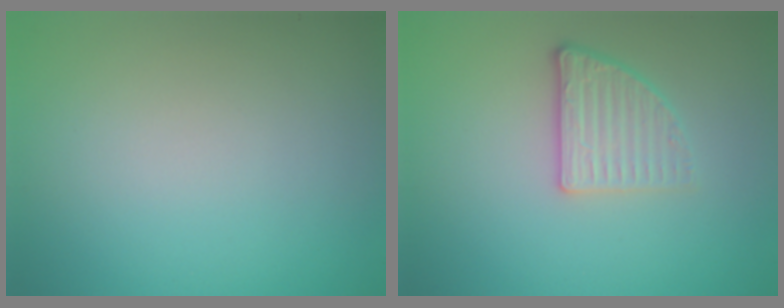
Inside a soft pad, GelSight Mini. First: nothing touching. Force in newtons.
{"total": 2.6, "press": 2.3, "slide": 1.3}